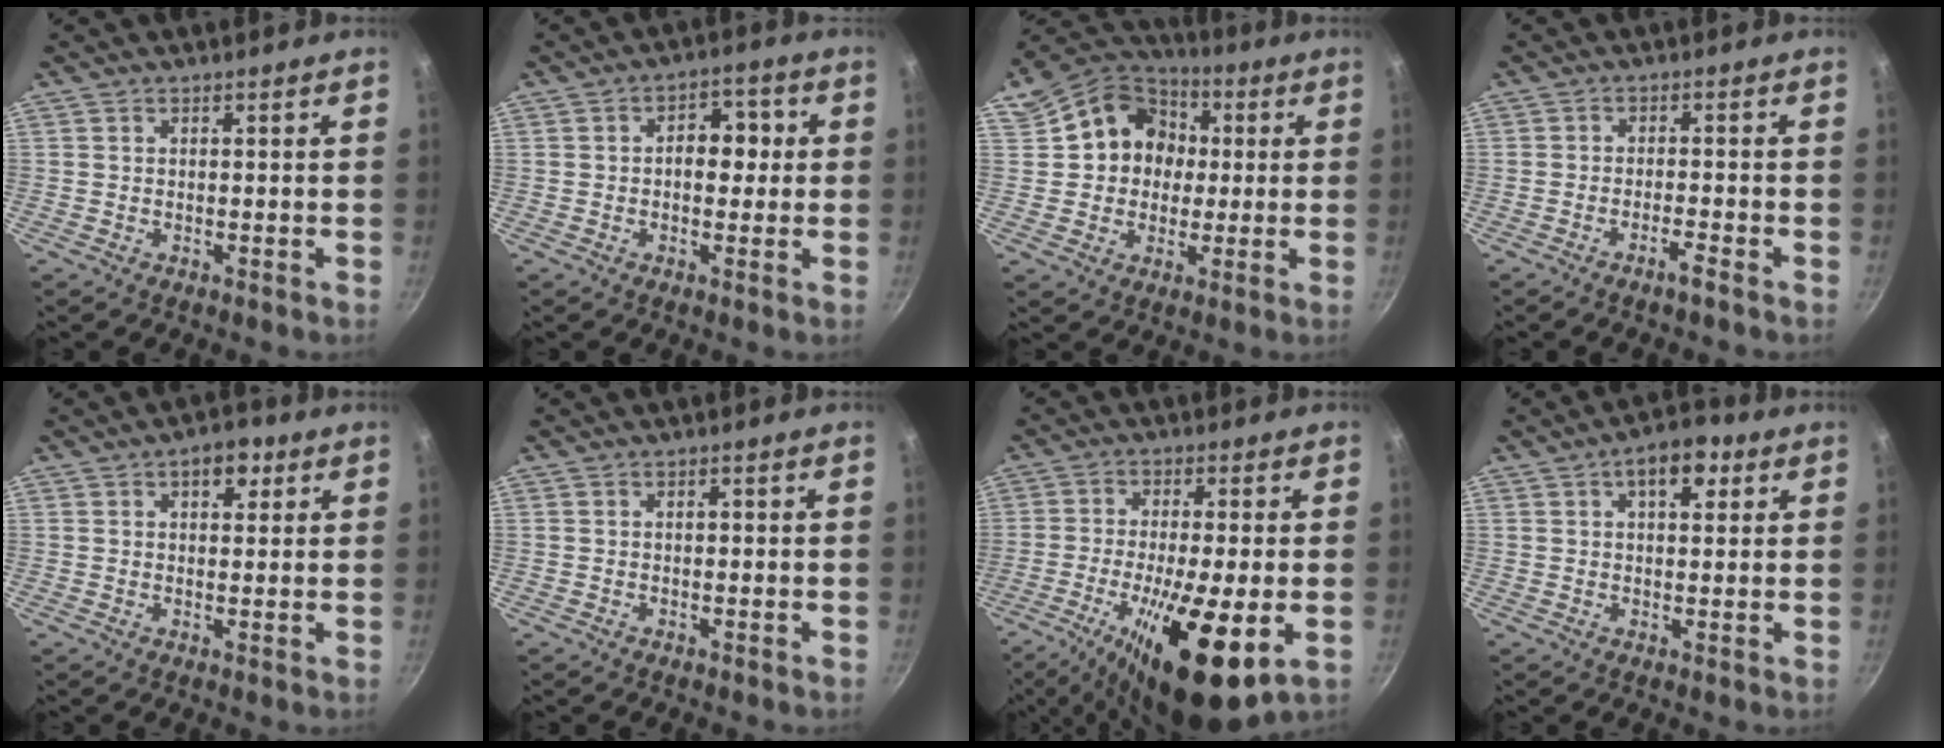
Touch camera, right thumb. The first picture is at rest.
{"total": 6.4, "force": [0.4, 4.5, 4.6], "torque": [-0.021, 0.014, -0.002]}
{"total": 14.3, "force": [2.0, 12.4, 6.9], "torque": [-0.077, 0.029, 0.023]}
{"total": 2.6, "force": [-1.9, 0.0, 1.8], "torque": [-0.036, 0.016, -0.030]}
{"total": 4.7, "force": [2.0, 2.9, 3.1], "torque": [-0.019, 0.001, 0.024]}
{"total": 0.7, "force": [0.0, 0.5, 0.5], "torque": [-0.006, 0.005, 0.000]}
{"total": 17.9, "force": [-5.3, 4.7, 16.4], "torque": [-0.282, -0.003, -0.084]}
{"total": 7.0, "force": [2.8, 3.8, 5.2], "torque": [-0.049, 0.005, 0.031]}